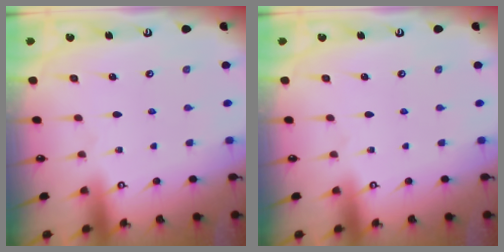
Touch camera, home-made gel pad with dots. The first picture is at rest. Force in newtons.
{"total": 0.0}